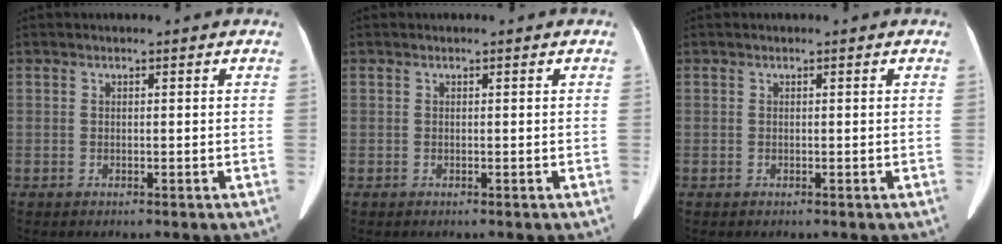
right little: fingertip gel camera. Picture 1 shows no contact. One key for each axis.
{"total": 0.0}
{"total": 0.0}